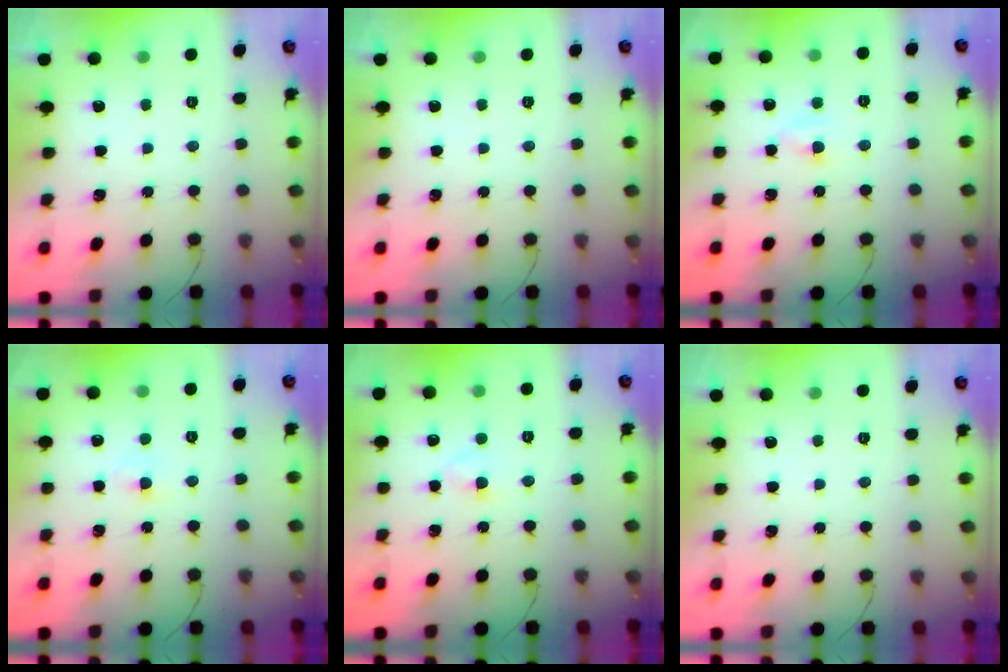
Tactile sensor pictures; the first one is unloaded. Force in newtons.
{"total": 0.0}
{"total": 4.0, "press": 3.8, "slide": 1.1}
{"total": 1.9, "press": 1.8, "slide": 0.8}
{"total": 2.5, "press": 2.3, "slide": 1.0}
{"total": 0.0}